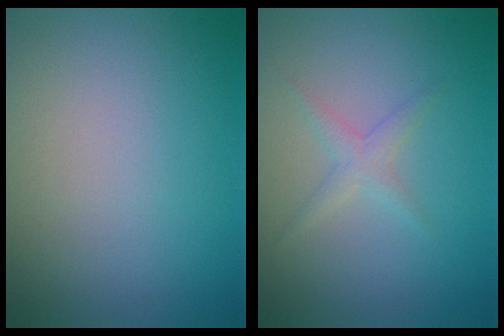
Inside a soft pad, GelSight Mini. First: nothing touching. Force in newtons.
{"total": 1.3, "press": 1.3, "slide": 0.1}